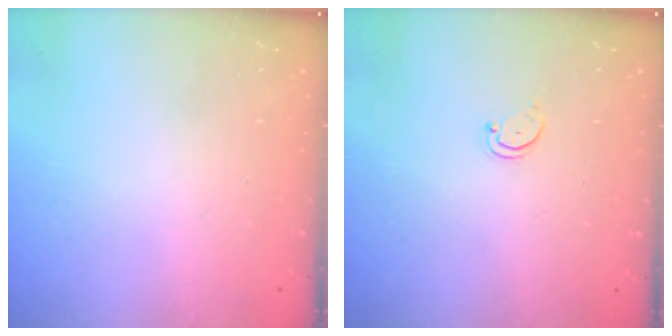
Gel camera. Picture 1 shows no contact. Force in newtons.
{"total": 1.5, "press": 1.5, "slide": 0.3}